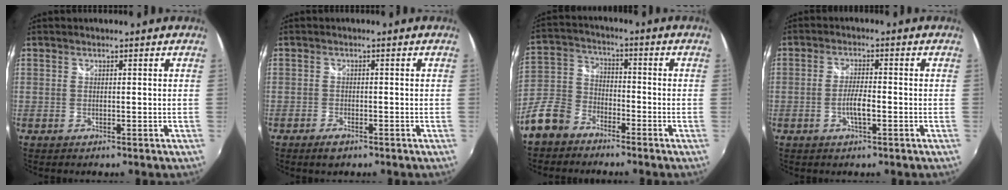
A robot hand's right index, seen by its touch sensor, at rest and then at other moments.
{"total": 2.5, "force": [-1.8, 1.1, 1.4], "torque": [-0.035, -0.003, -0.034]}
{"total": 12.1, "force": [-8.1, 7.8, 4.7], "torque": [-0.128, 0.024, -0.160]}
{"total": 3.9, "force": [-1.4, 0.7, 3.5], "torque": [-0.070, 0.000, -0.026]}